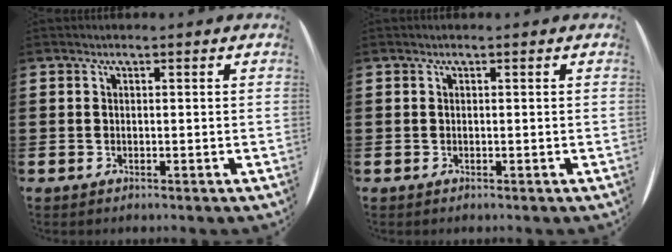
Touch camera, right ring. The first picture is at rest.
{"total": 0.0}